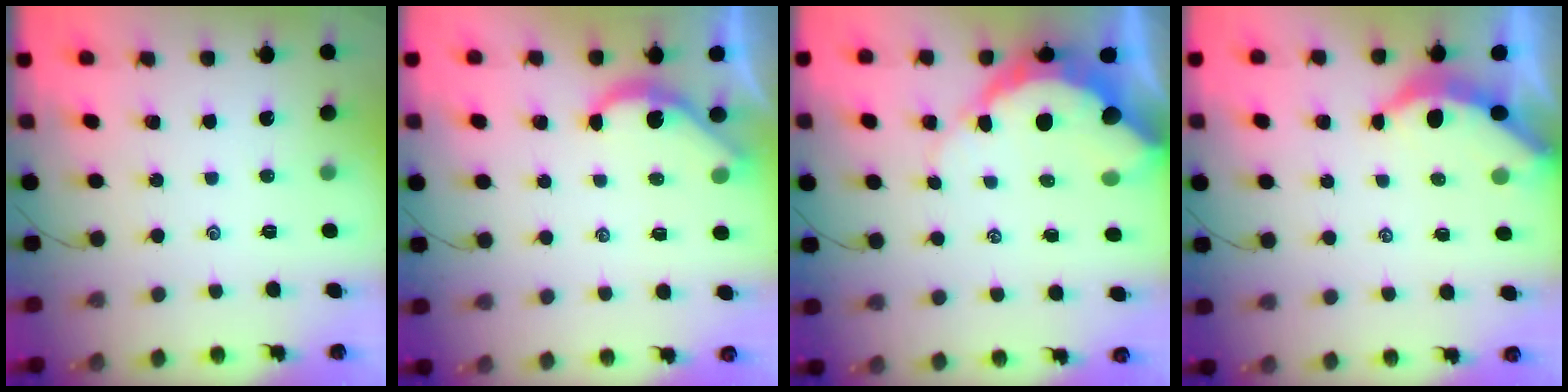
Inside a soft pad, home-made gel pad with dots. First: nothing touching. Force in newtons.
{"total": 3.3, "press": 3.3, "slide": 0.3}
{"total": 10.6, "press": 10.5, "slide": 1.2}
{"total": 3.9, "press": 3.8, "slide": 0.5}